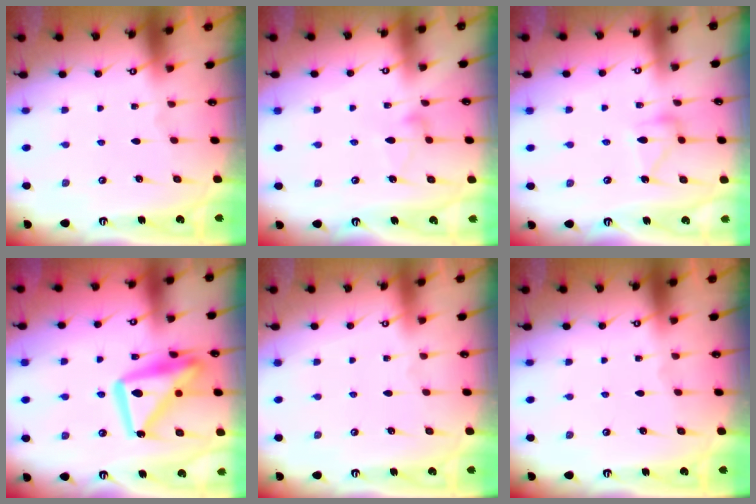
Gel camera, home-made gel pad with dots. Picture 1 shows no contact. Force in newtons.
{"total": 6.8, "press": 6.8, "slide": 0.3}
{"total": 11.1, "press": 11.1, "slide": 0.6}
{"total": 17.5, "press": 17.4, "slide": 1.8}
{"total": 4.0, "press": 4.0, "slide": 0.1}
{"total": 0.0}